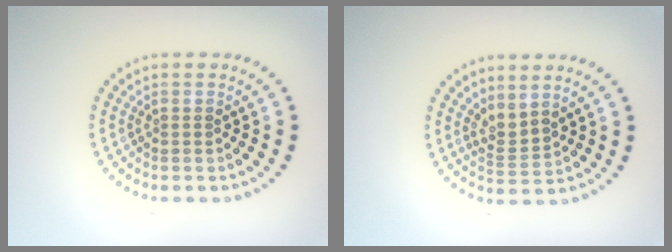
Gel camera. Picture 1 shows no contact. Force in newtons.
{"total": 2.1, "press": 1.4, "slide": 1.6}